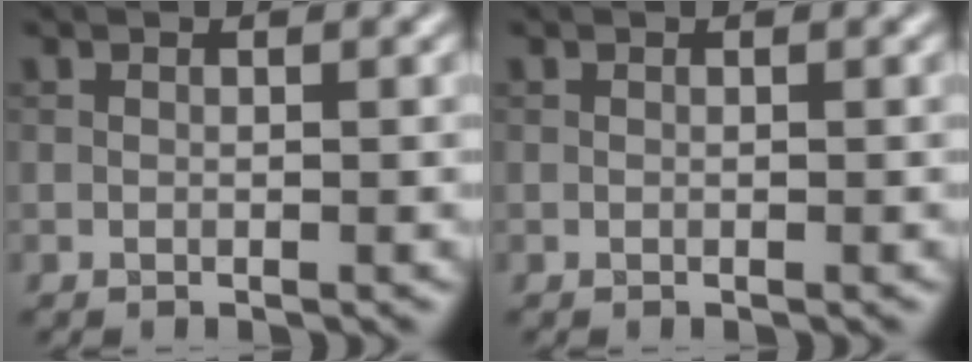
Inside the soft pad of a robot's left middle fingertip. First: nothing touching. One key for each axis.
{"total": 0.0}